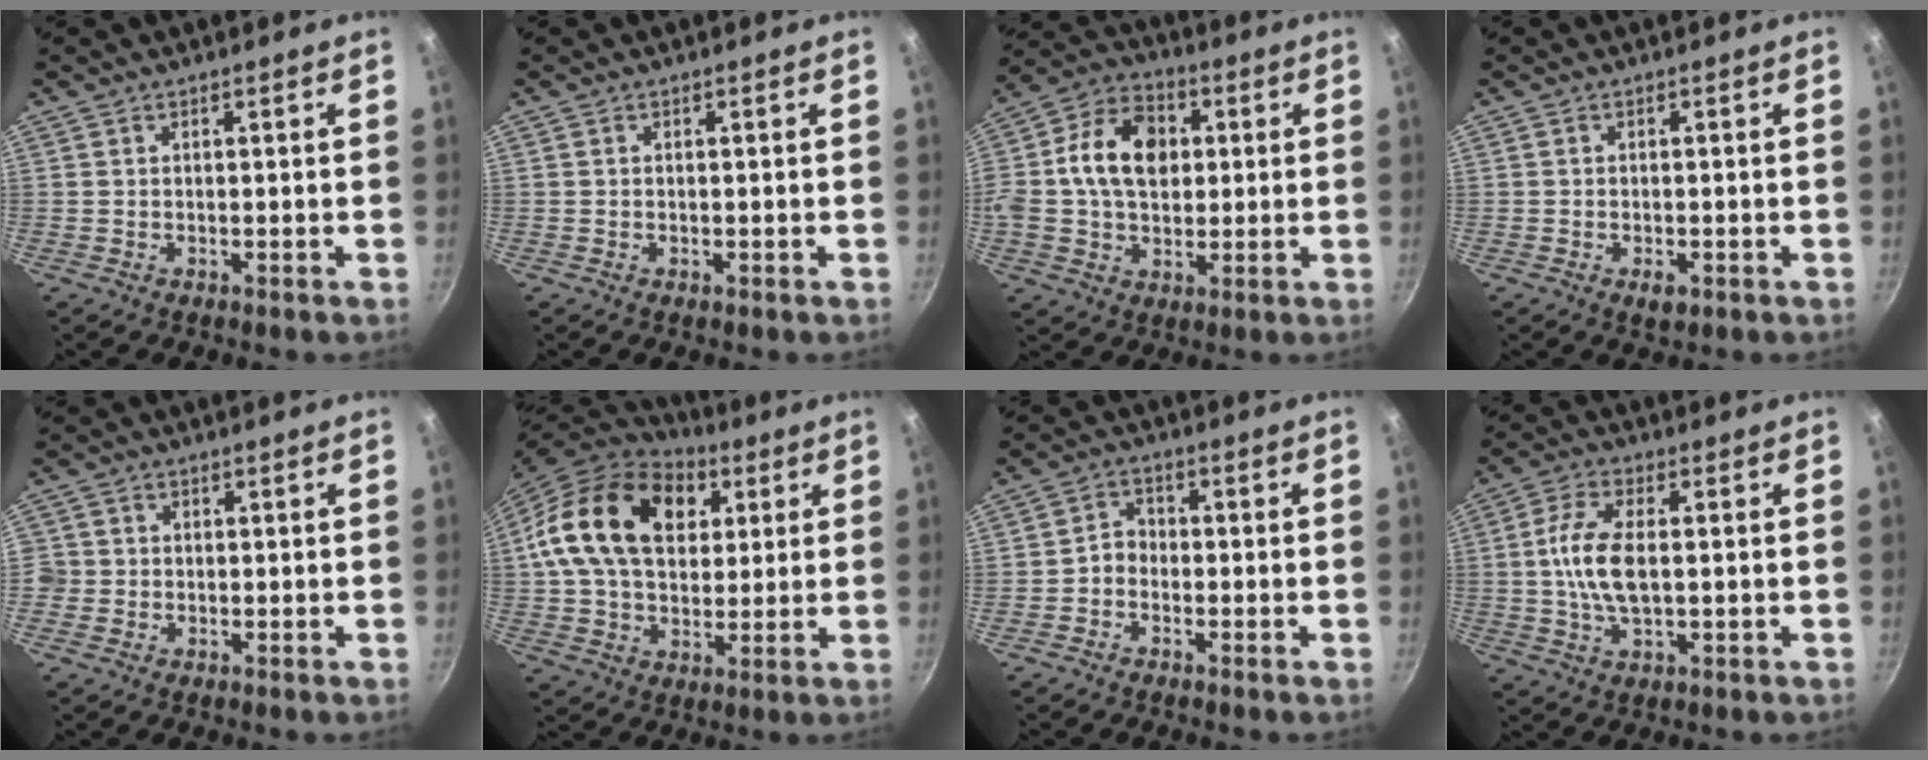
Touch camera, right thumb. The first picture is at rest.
{"total": 0.0}
{"total": 15.4, "force": [2.0, 11.2, 10.4], "torque": [-0.160, 0.020, 0.018]}
{"total": 2.2, "force": [-1.0, 1.1, 1.7], "torque": [-0.028, 0.000, -0.014]}
{"total": 2.6, "force": [-0.2, 2.5, 0.5], "torque": [0.004, 0.010, -0.007]}
{"total": 22.5, "force": [6.3, 15.5, 15.0], "torque": [-0.243, 0.007, 0.099]}
{"total": 3.0, "force": [-1.3, 2.3, 1.4], "torque": [-0.013, 0.022, -0.031]}
{"total": 9.7, "force": [0.3, 4.7, 8.5], "torque": [-0.174, 0.008, 0.003]}